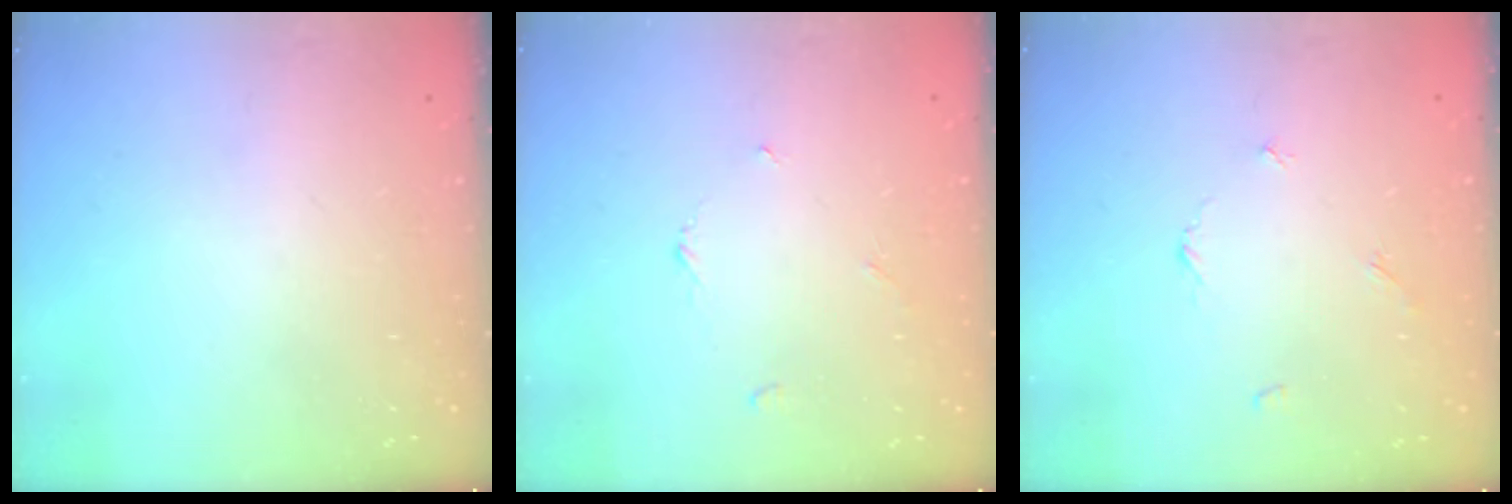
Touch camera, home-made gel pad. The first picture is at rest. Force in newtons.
{"total": 3.0, "press": 2.9, "slide": 0.4}
{"total": 3.2, "press": 3.2, "slide": 0.4}